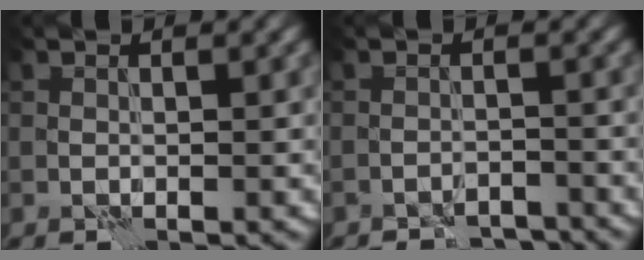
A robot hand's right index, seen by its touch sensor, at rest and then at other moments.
{"total": 3.2, "force": [-3.0, 0.8, 0.7], "torque": [-0.004, 0.003, -0.049]}